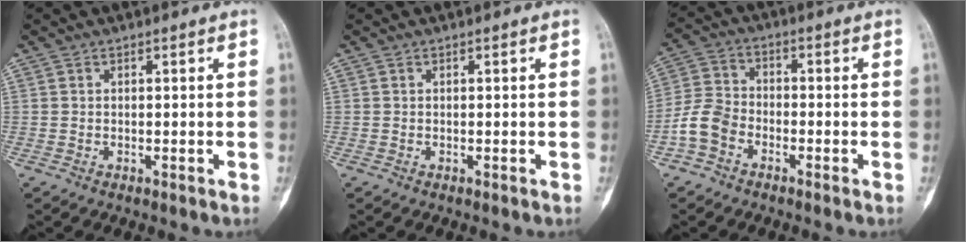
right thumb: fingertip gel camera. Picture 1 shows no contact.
{"total": 0.0}
{"total": 6.7, "force": [-3.1, 4.7, 3.6], "torque": [-0.067, 0.024, -0.071]}